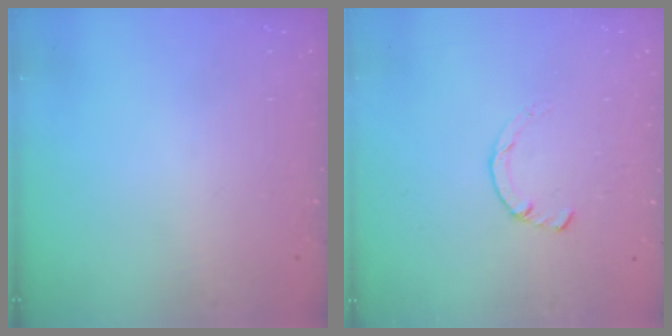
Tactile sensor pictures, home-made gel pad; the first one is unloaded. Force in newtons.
{"total": 2.3, "press": 2.3, "slide": 0.1}